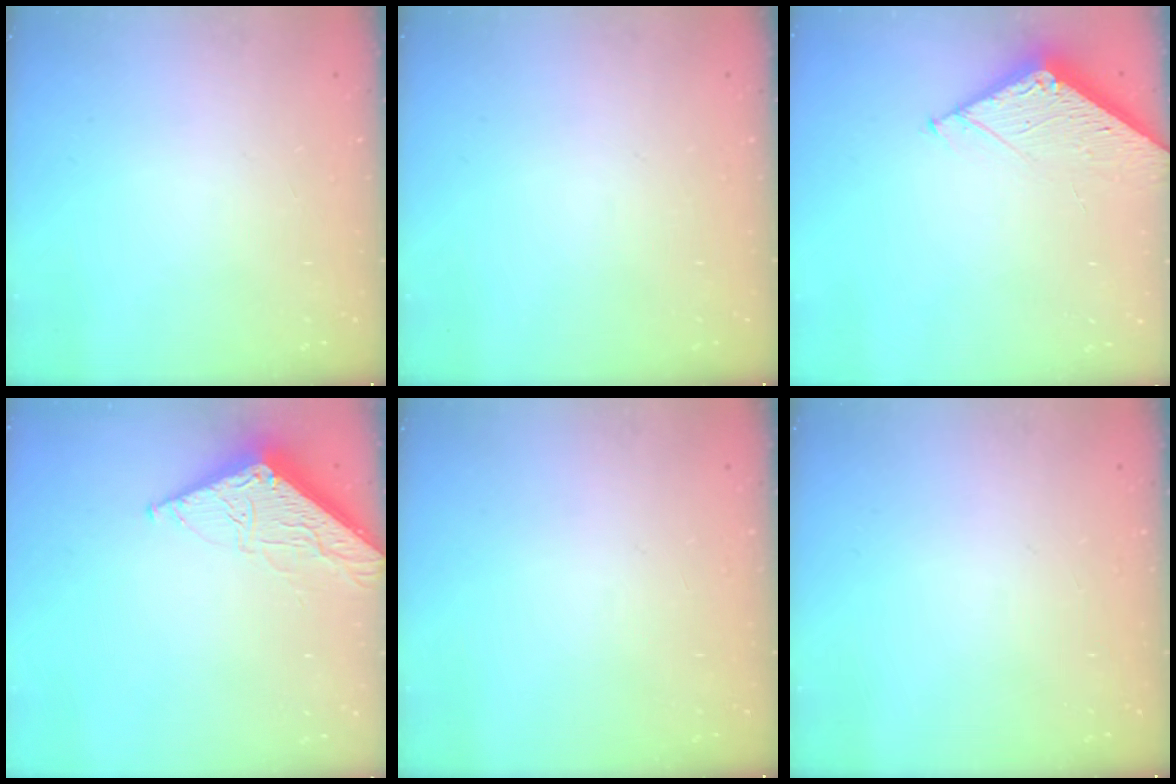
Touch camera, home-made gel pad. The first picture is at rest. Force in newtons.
{"total": 0.0}
{"total": 4.3, "press": 4.2, "slide": 0.5}
{"total": 6.4, "press": 6.4, "slide": 0.8}
{"total": 0.0}
{"total": 0.0}